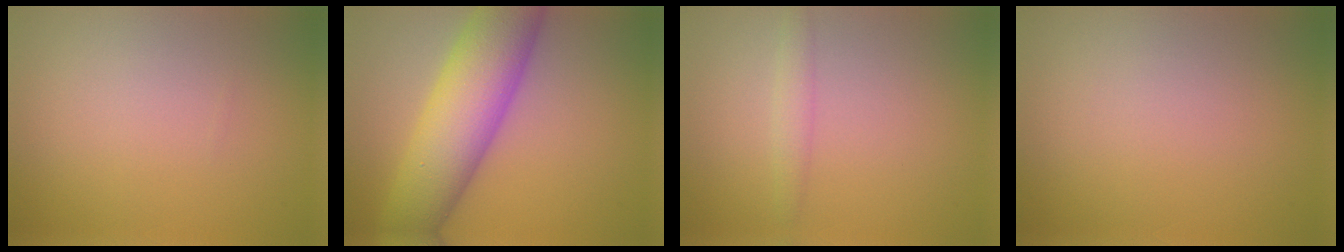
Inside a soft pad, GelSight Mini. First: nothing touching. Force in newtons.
{"total": 9.9, "press": 9.9, "slide": 0.3}
{"total": 1.4, "press": 1.4, "slide": 0.0}
{"total": 0.0}